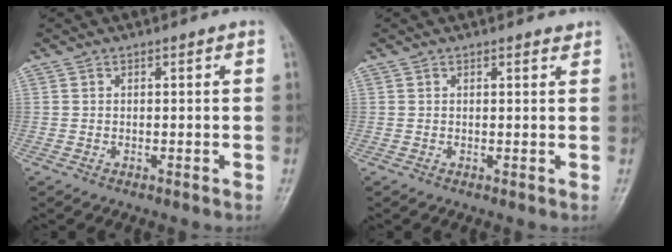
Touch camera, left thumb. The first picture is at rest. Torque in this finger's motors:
{"motor_torque": [-0.19, 0.00, -0.37, -0.10, 0.04]}